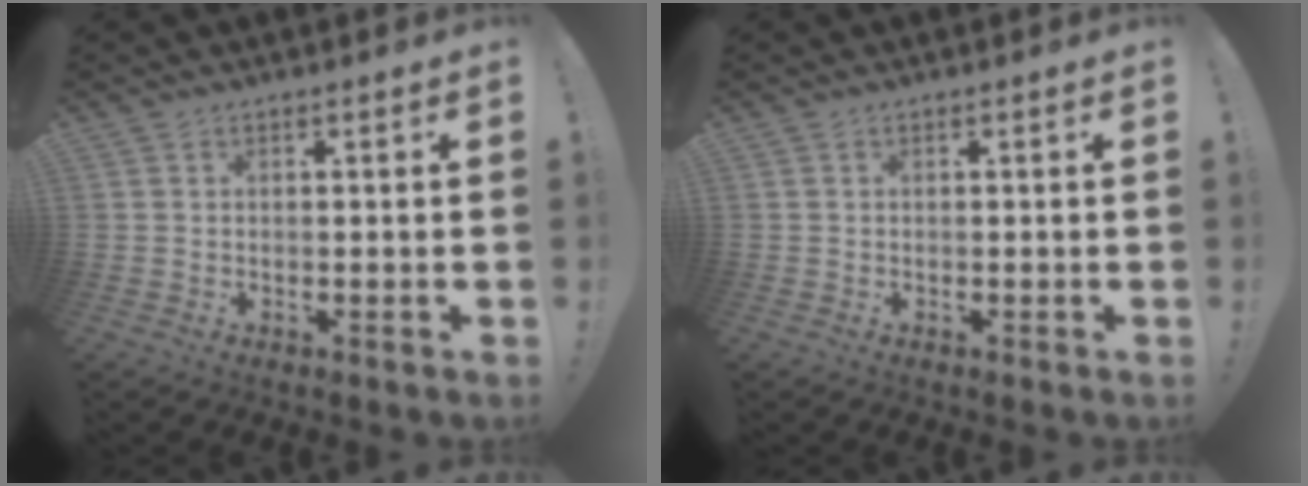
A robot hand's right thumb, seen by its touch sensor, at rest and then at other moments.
{"total": 0.0}